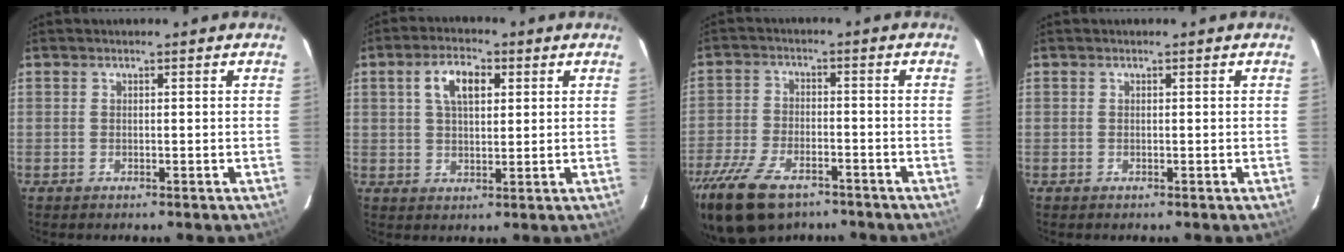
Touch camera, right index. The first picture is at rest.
{"total": 6.6, "force": [2.3, 3.4, 5.2], "torque": [-0.094, 0.016, 0.043]}
{"total": 15.1, "force": [-10.5, 7.2, 8.1], "torque": [-0.194, -0.028, -0.190]}
{"total": 0.0}